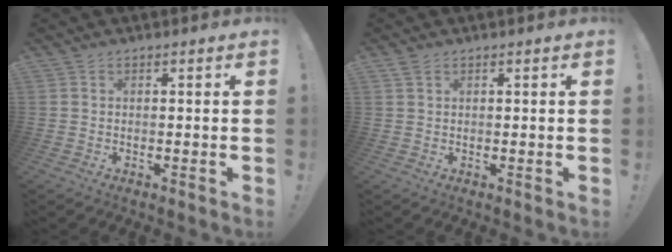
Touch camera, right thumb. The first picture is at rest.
{"total": 1.4, "force": [1.0, 0.8, 0.7], "torque": [-0.008, -0.002, 0.018]}